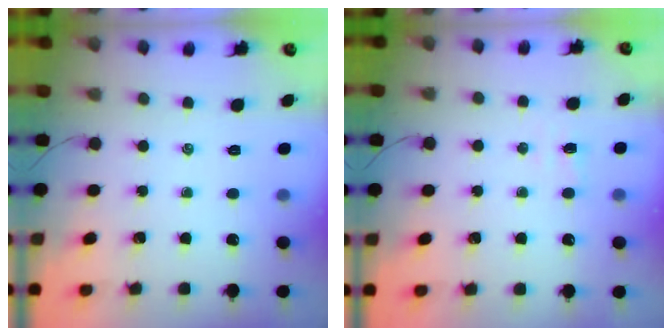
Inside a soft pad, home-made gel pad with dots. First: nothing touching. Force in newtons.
{"total": 1.8, "press": 1.7, "slide": 0.6}